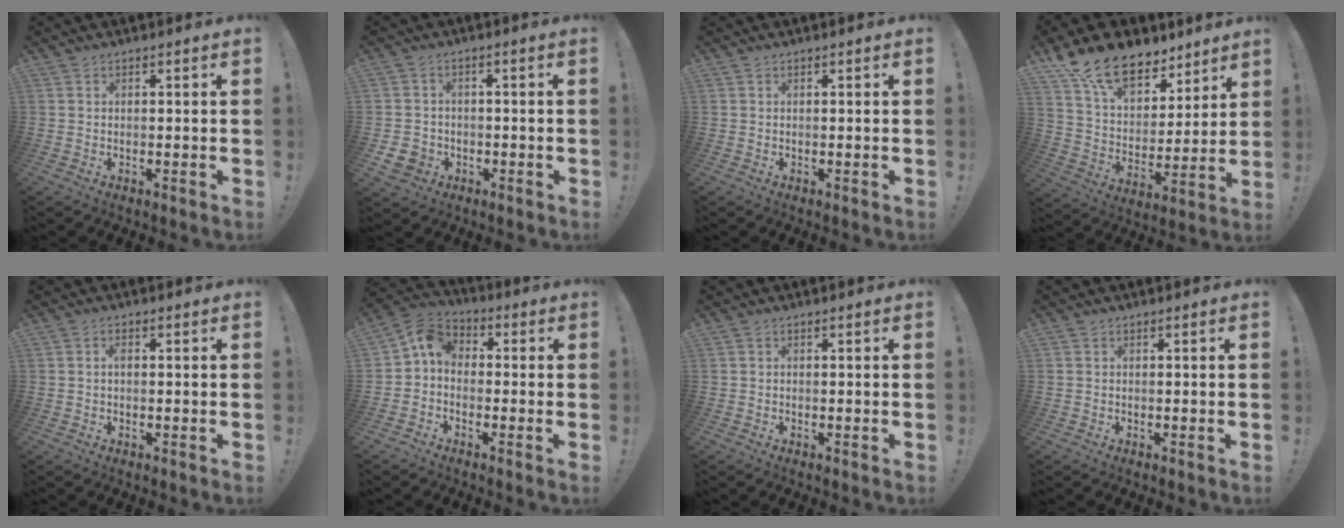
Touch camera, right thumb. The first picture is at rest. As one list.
[{"total": 5.0, "force": [-2.0, 4.2, 1.6], "torque": [-0.042, 0.009, -0.037]}, {"total": 0.0}, {"total": 17.0, "force": [12.1, 9.4, 7.4], "torque": [-0.130, -0.078, 0.225]}, {"total": 1.2, "force": [-0.1, 0.4, 1.1], "torque": [-0.028, 0.008, -0.003]}, {"total": 6.8, "force": [-0.6, 5.4, 4.2], "torque": [-0.078, 0.019, -0.006]}, {"total": 0.0}, {"total": 0.0}]